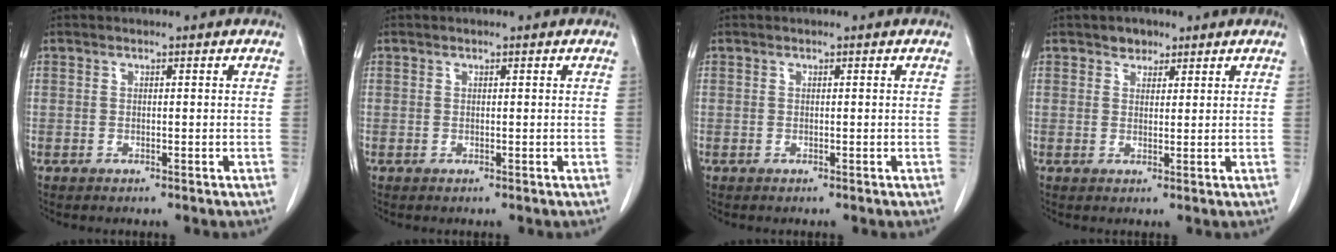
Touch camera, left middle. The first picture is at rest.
{"total": 0.0}
{"total": 0.0}
{"total": 2.2, "force": [1.5, 1.5, 0.5], "torque": [-0.008, 0.000, 0.024]}